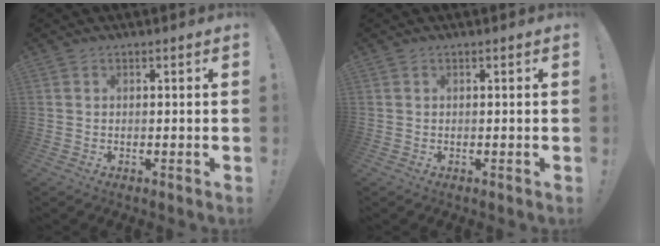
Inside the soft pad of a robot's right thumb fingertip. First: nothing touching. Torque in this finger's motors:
{"motor_torque": [0.00, 0.00, -0.01, 0.00, 0.01]}